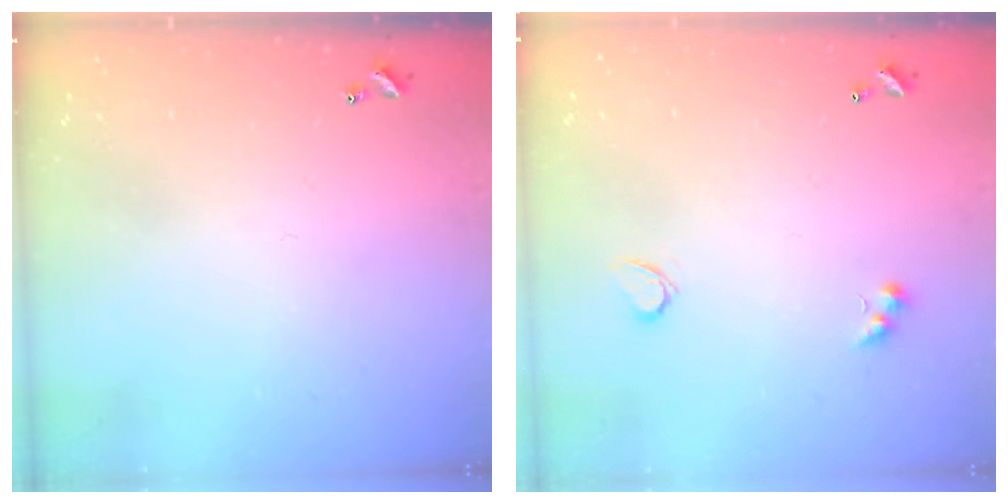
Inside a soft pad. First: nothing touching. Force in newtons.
{"total": 2.8, "press": 2.7, "slide": 1.0}